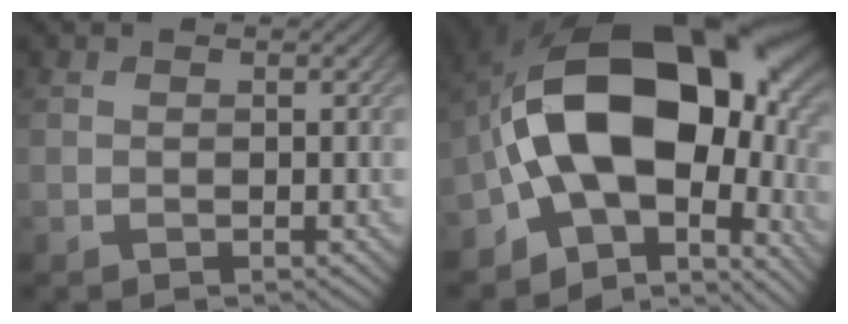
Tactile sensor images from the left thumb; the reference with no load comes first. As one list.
[{"total": 18.5, "force": [-1.7, 11.7, 14.2], "torque": [-0.229, -0.005, -0.028]}]